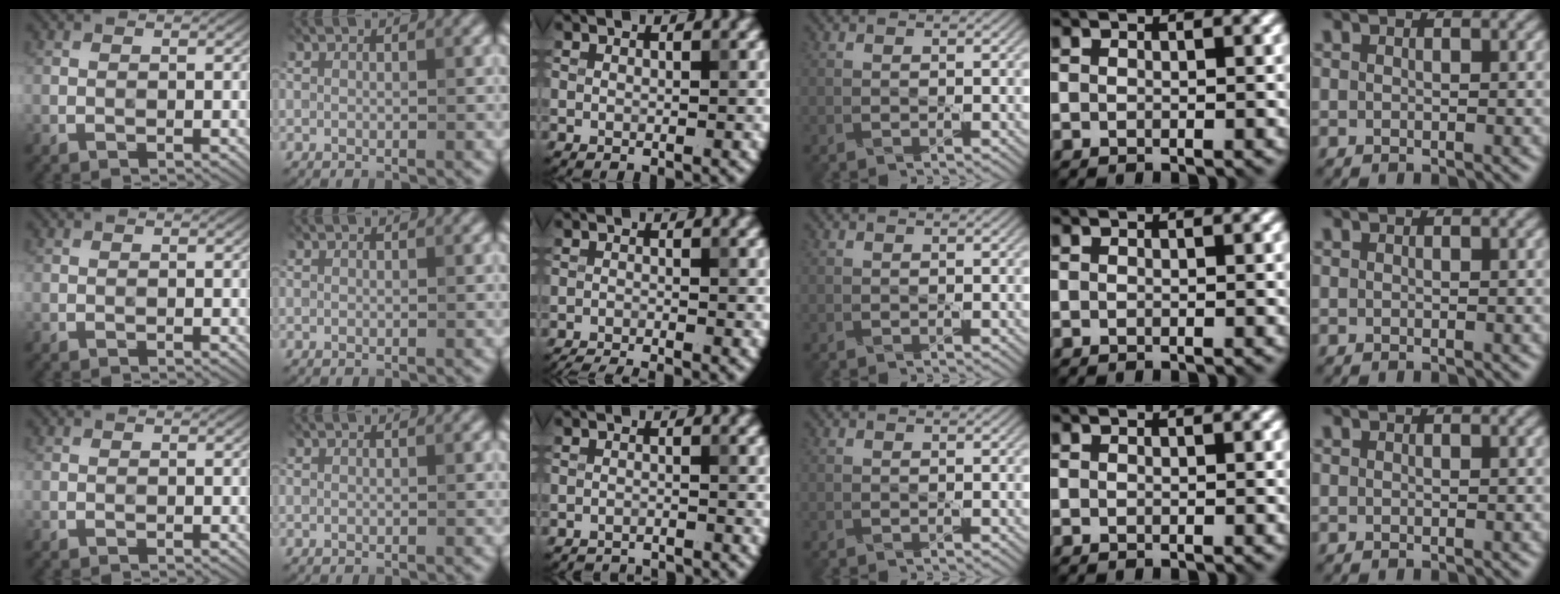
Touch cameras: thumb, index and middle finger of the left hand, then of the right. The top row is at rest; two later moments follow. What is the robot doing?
{"motion": "pour", "object": "pitcher"}